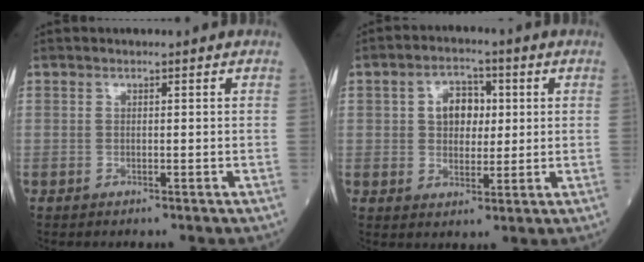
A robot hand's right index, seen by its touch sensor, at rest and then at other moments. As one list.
[{"total": 6.1, "force": [1.3, 4.1, 4.4], "torque": [-0.071, 0.015, 0.023]}]